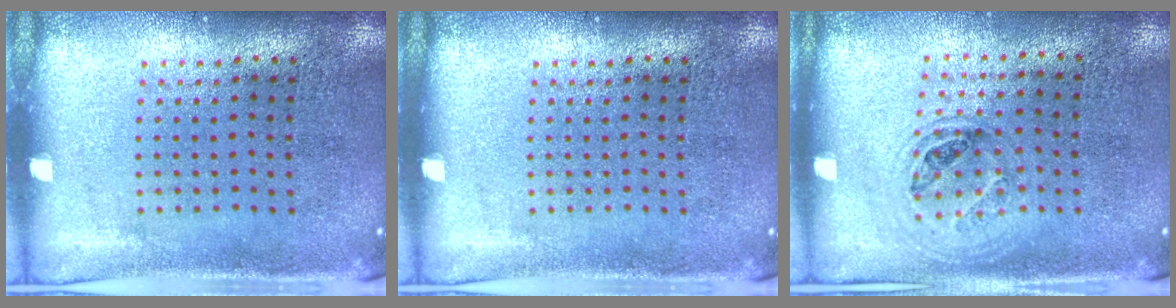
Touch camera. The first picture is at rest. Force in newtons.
{"total": 0.0}
{"total": 1.0, "press": 0.9, "slide": 0.3}